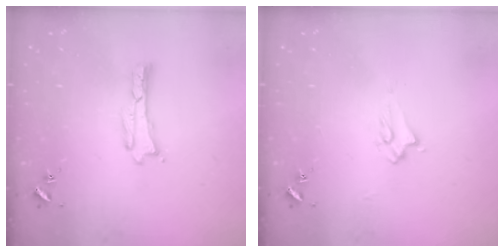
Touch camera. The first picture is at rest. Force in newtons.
{"total": 1.9, "press": 1.9, "slide": 0.3}